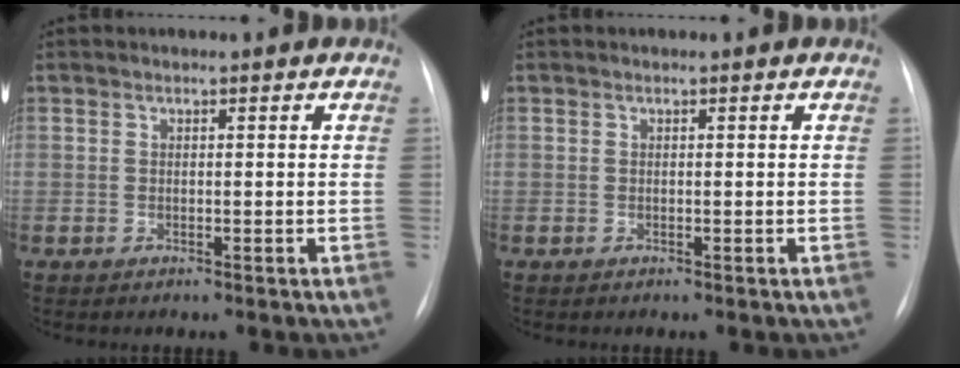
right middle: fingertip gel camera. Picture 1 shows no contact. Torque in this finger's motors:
{"motor_torque": [0.00, 0.00, 0.00, 0.00]}